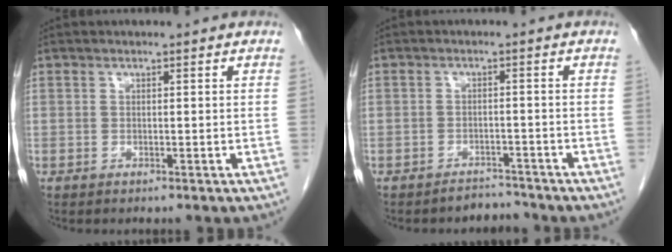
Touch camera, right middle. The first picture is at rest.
{"total": 2.3, "force": [-2.1, 0.6, -0.7], "torque": [0.018, -0.002, -0.031]}